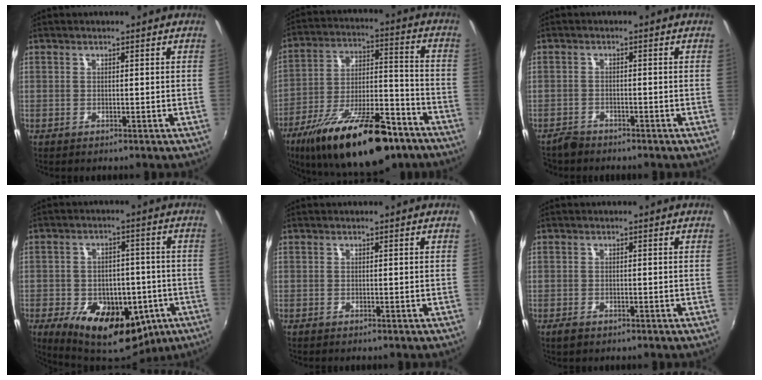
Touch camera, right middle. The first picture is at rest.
{"total": 25.1, "force": [-16.4, 9.3, 16.6], "torque": [-0.287, -0.019, -0.250]}
{"total": 2.6, "force": [-2.3, 1.1, 0.1], "torque": [-0.013, 0.001, -0.047]}
{"total": 19.1, "force": [-8.7, 11.6, 12.4], "torque": [-0.228, -0.013, -0.112]}
{"total": 0.0}
{"total": 2.1, "force": [-1.4, 1.1, 1.1], "torque": [-0.023, -0.006, -0.026]}